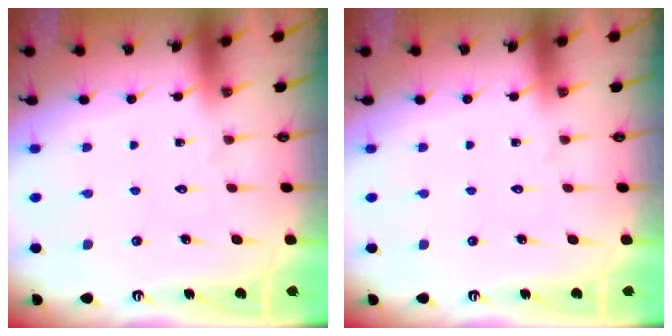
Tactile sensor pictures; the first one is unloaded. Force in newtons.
{"total": 0.0}